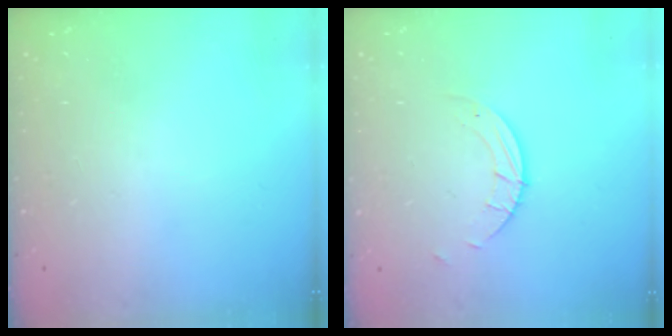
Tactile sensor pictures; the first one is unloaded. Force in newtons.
{"total": 1.5, "press": 1.5, "slide": 0.1}